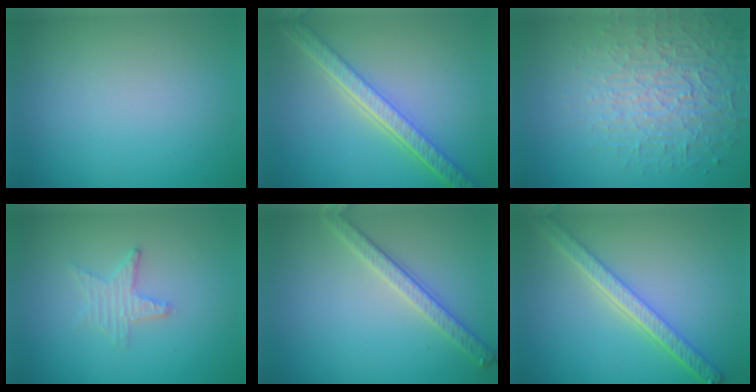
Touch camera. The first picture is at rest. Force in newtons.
{"total": 5.4, "press": 4.3, "slide": 3.2}
{"total": 4.7, "press": 4.1, "slide": 2.2}
{"total": 2.1, "press": 2.0, "slide": 0.4}
{"total": 2.8, "press": 2.7, "slide": 0.8}
{"total": 4.7, "press": 3.7, "slide": 2.8}